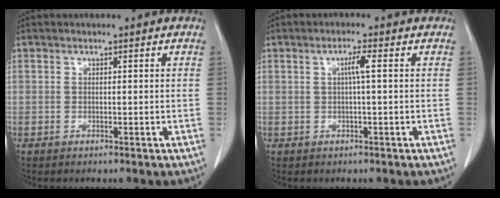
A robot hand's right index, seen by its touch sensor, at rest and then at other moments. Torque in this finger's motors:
{"motor_torque": [0.33, 0.02, 0.05, 0.04]}